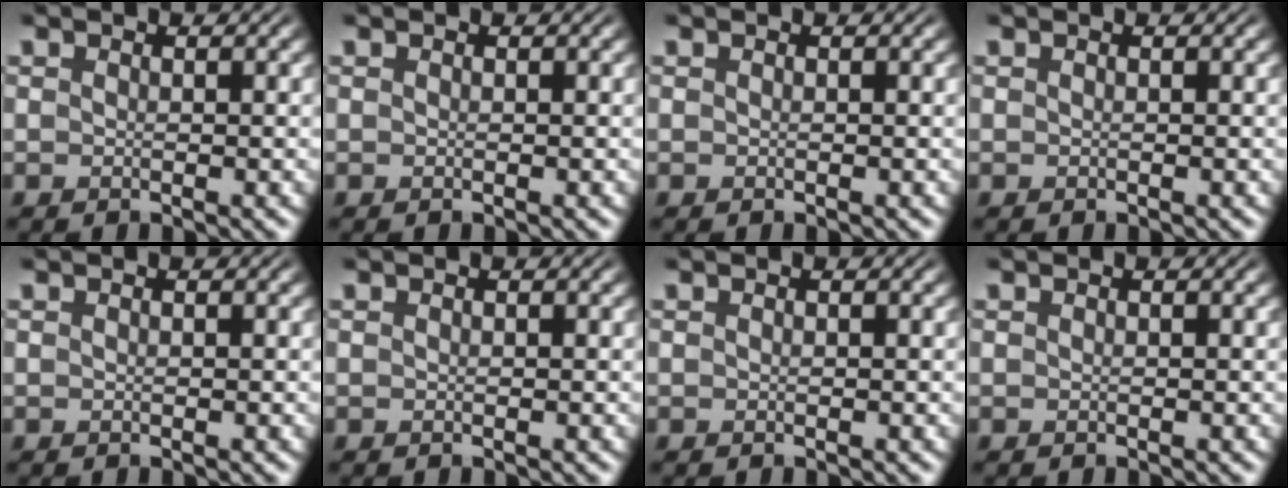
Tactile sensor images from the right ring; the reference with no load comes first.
{"total": 0.0}
{"total": 0.0}
{"total": 0.0}
{"total": 0.0}
{"total": 0.0}
{"total": 0.0}
{"total": 0.0}